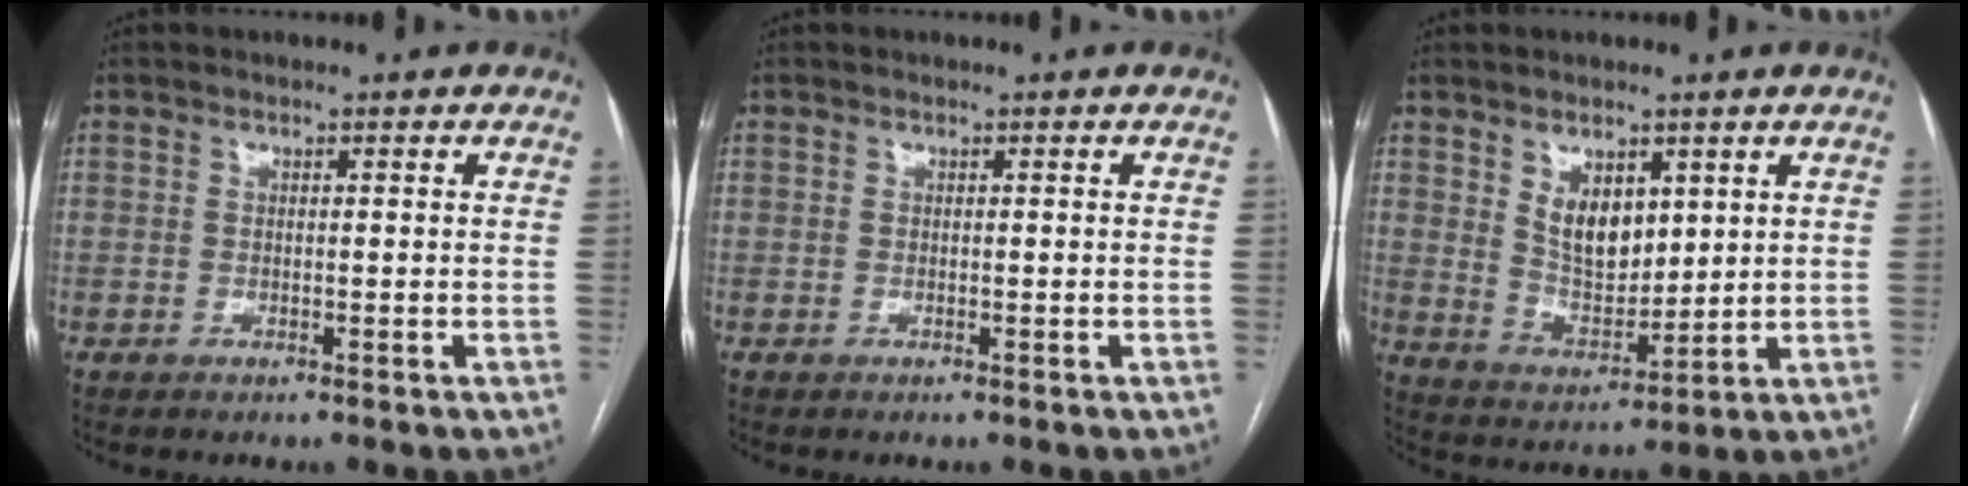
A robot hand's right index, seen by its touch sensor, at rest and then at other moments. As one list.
[{"total": 0.0}, {"total": 7.4, "force": [3.2, 4.2, 5.3], "torque": [-0.098, -0.002, 0.071]}]